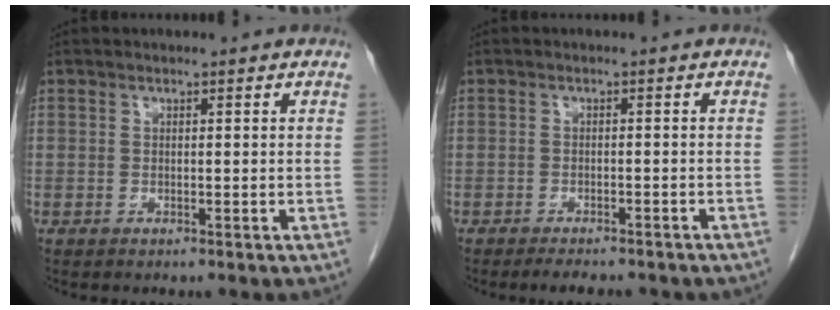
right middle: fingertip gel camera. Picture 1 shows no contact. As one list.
[{"total": 7.1, "force": [-6.1, 1.9, 3.2], "torque": [-0.037, -0.001, -0.073]}]